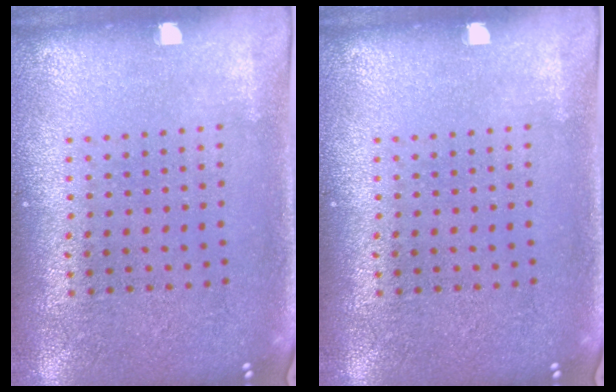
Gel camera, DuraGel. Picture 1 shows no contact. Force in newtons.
{"total": 0.0}